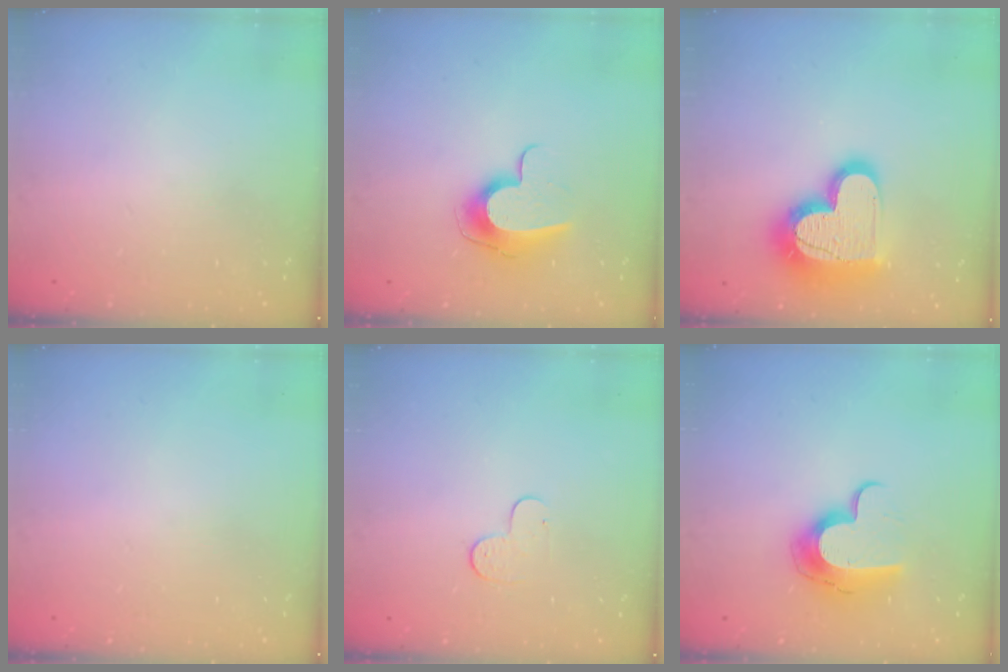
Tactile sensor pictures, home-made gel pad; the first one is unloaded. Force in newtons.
{"total": 9.9, "press": 9.9, "slide": 0.4}
{"total": 21.1, "press": 21.0, "slide": 1.9}
{"total": 0.8, "press": 0.8, "slide": 0.1}
{"total": 4.3, "press": 4.2, "slide": 0.4}
{"total": 12.2, "press": 12.2, "slide": 0.3}